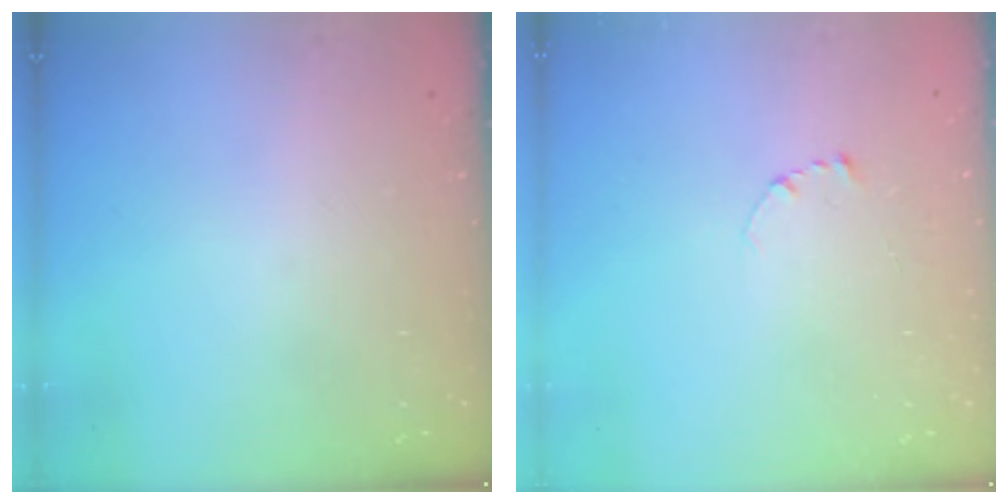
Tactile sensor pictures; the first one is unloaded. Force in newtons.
{"total": 2.7, "press": 2.7, "slide": 0.3}